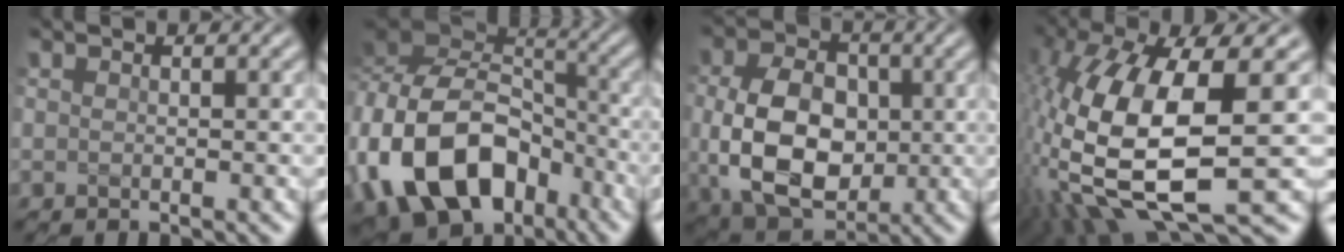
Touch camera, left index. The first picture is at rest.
{"total": 13.8, "force": [-5.2, 9.4, 8.6], "torque": [-0.182, -0.016, -0.090]}
{"total": 9.6, "force": [-0.3, 6.6, 6.9], "torque": [-0.140, -0.010, -0.003]}
{"total": 14.1, "force": [-1.8, 5.2, 13.0], "torque": [-0.287, -0.008, -0.031]}